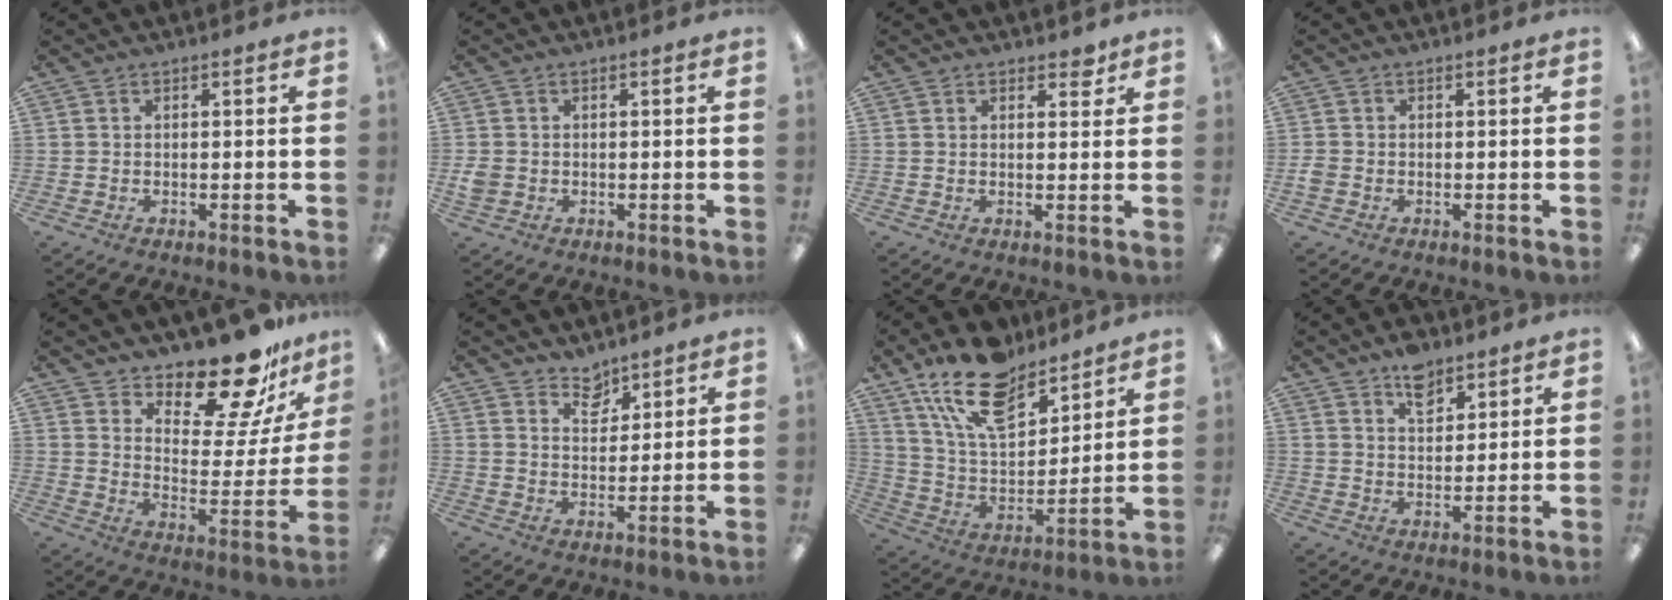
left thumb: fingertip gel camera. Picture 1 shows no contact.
{"total": 2.4, "force": [-0.2, 2.2, 0.9], "torque": [-0.007, 0.001, -0.005]}
{"total": 2.7, "force": [2.1, 1.1, 1.2], "torque": [-0.001, -0.009, 0.033]}
{"total": 1.4, "force": [-0.4, 1.2, 0.6], "torque": [-0.010, 0.003, -0.006]}
{"total": 17.6, "force": [15.1, 5.3, 7.4], "torque": [-0.114, -0.126, 0.257]}
{"total": 5.7, "force": [4.9, 2.7, 1.1], "torque": [-0.013, -0.030, 0.089]}
{"total": 18.8, "force": [13.9, 8.6, 9.3], "torque": [-0.177, -0.074, 0.251]}
{"total": 7.1, "force": [5.1, 3.8, 3.1], "torque": [-0.035, -0.026, 0.088]}